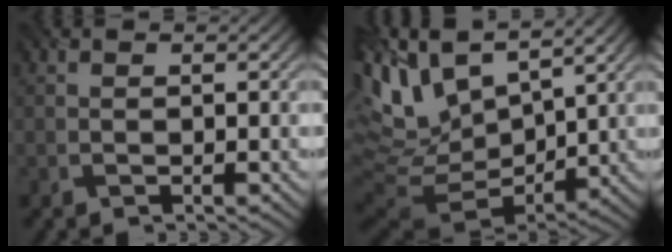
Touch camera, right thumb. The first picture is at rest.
{"total": 13.3, "force": [5.7, 7.0, 9.8], "torque": [-0.241, 0.003, 0.116]}